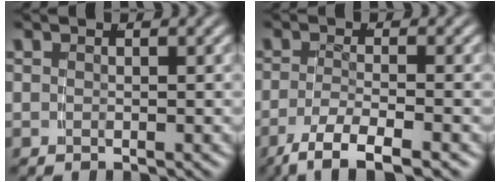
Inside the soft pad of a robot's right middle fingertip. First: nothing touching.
{"total": 6.3, "force": [-4.8, 1.5, 3.8], "torque": [-0.068, -0.026, -0.060]}